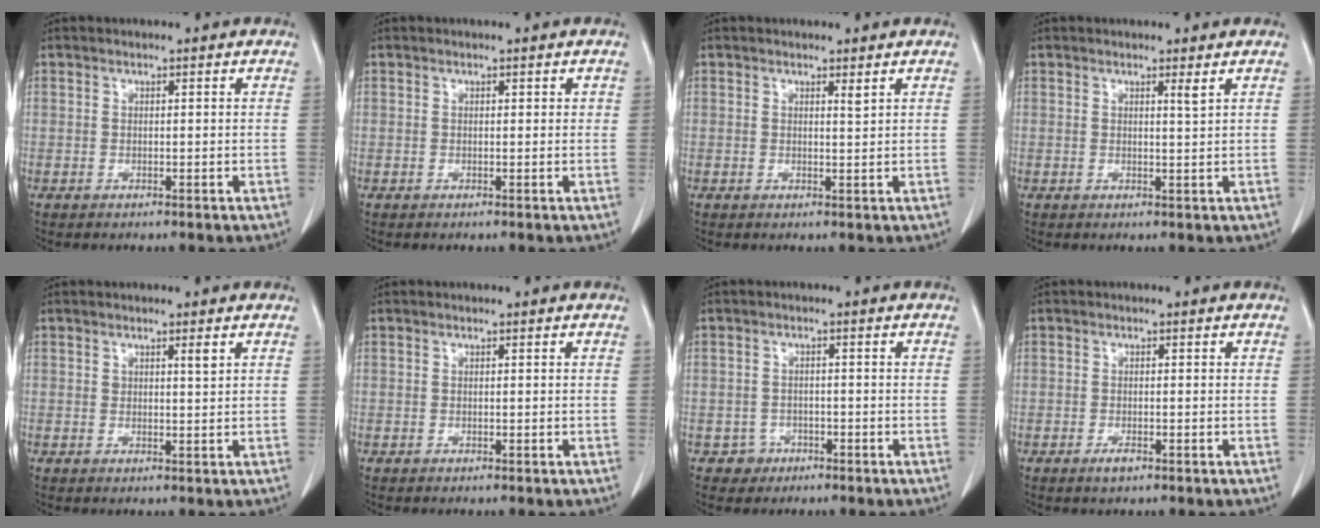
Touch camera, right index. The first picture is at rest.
{"total": 0.5, "force": [0.2, 0.3, 0.3], "torque": [-0.001, 0.002, 0.001]}
{"total": 0.8, "force": [0.6, -0.1, 0.5], "torque": [-0.013, -0.007, 0.011]}
{"total": 1.1, "force": [0.7, -0.3, 0.7], "torque": [-0.021, -0.009, 0.013]}
{"total": 1.4, "force": [0.9, 0.0, 1.1], "torque": [-0.018, -0.004, 0.013]}
{"total": 0.0}
{"total": 2.5, "force": [-1.3, 2.1, -0.3], "torque": [0.013, 0.014, -0.021]}
{"total": 1.4, "force": [-0.9, 0.5, 1.0], "torque": [-0.017, 0.000, -0.012]}